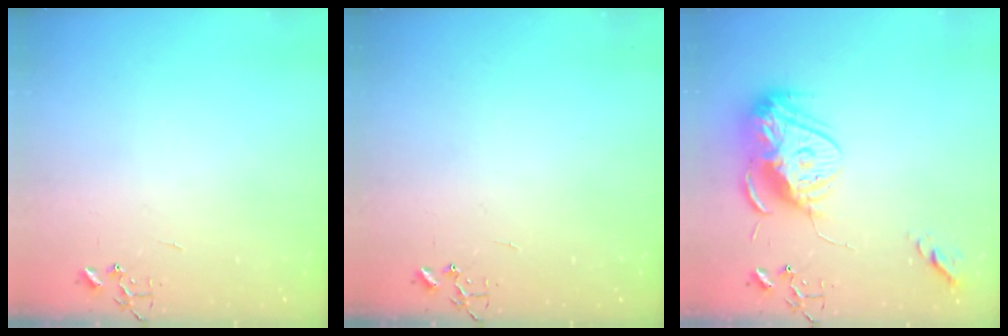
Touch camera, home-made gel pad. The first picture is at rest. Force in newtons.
{"total": 0.0}
{"total": 16.2, "press": 16.1, "slide": 1.4}